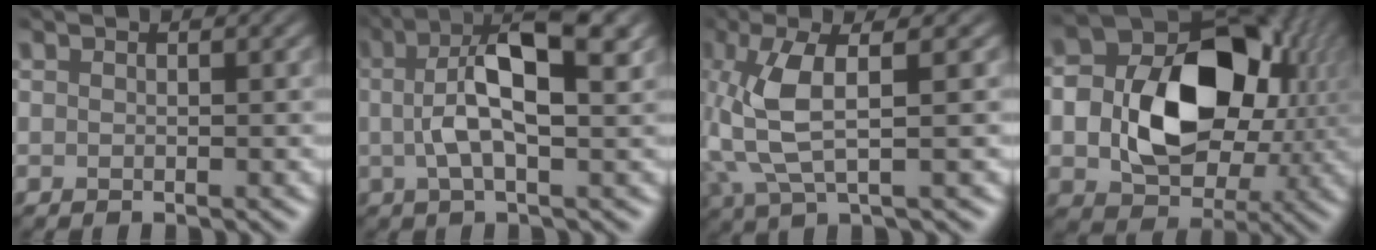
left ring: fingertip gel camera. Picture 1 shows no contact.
{"total": 7.8, "force": [1.4, 2.7, 7.1], "torque": [-0.133, 0.010, 0.016]}
{"total": 5.9, "force": [1.1, 1.5, 5.6], "torque": [-0.131, 0.005, 0.023]}
{"total": 13.4, "force": [0.3, 9.8, 9.1], "torque": [-0.156, -0.003, 0.006]}